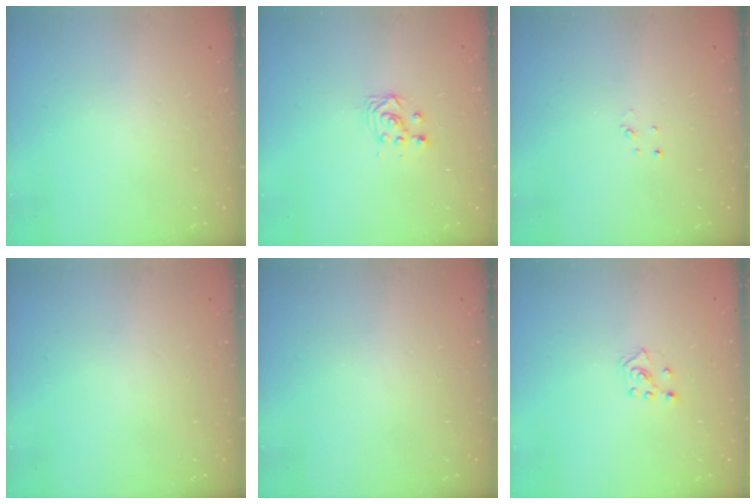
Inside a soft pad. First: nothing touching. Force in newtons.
{"total": 3.4, "press": 3.4, "slide": 0.1}
{"total": 2.0, "press": 2.0, "slide": 0.2}
{"total": 0.0}
{"total": 0.0}
{"total": 2.8, "press": 2.7, "slide": 0.5}